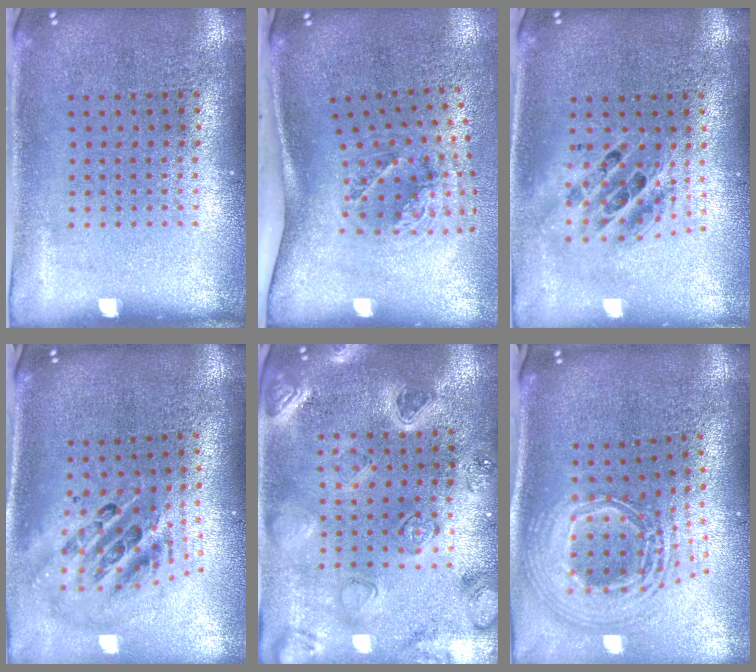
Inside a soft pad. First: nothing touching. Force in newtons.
{"total": 1.9, "press": 1.2, "slide": 1.4}
{"total": 1.7, "press": 1.4, "slide": 0.9}
{"total": 2.5, "press": 1.7, "slide": 1.8}
{"total": 2.2, "press": 2.2, "slide": 0.4}
{"total": 2.8, "press": 1.9, "slide": 2.0}